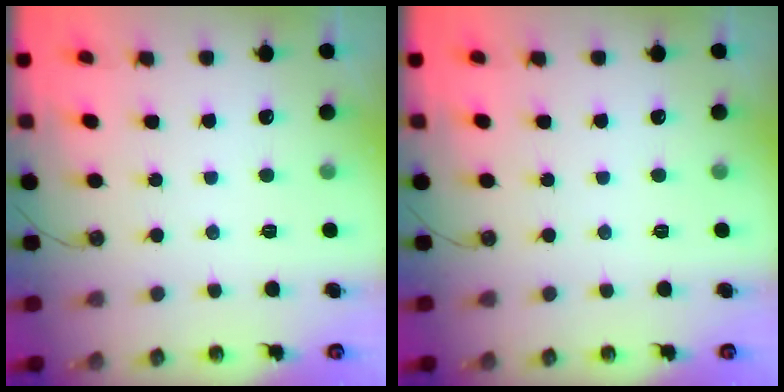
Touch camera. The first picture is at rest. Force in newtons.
{"total": 0.0}